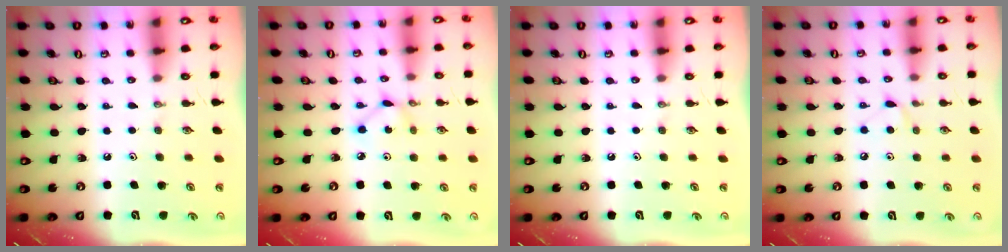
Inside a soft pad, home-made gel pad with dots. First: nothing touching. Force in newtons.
{"total": 2.4, "press": 2.4, "slide": 0.1}
{"total": 0.0}
{"total": 5.4, "press": 5.4, "slide": 0.7}